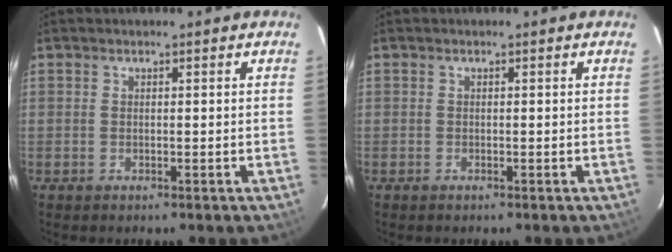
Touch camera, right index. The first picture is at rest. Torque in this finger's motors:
{"motor_torque": [0.06, -0.09, 0.04, 0.00]}